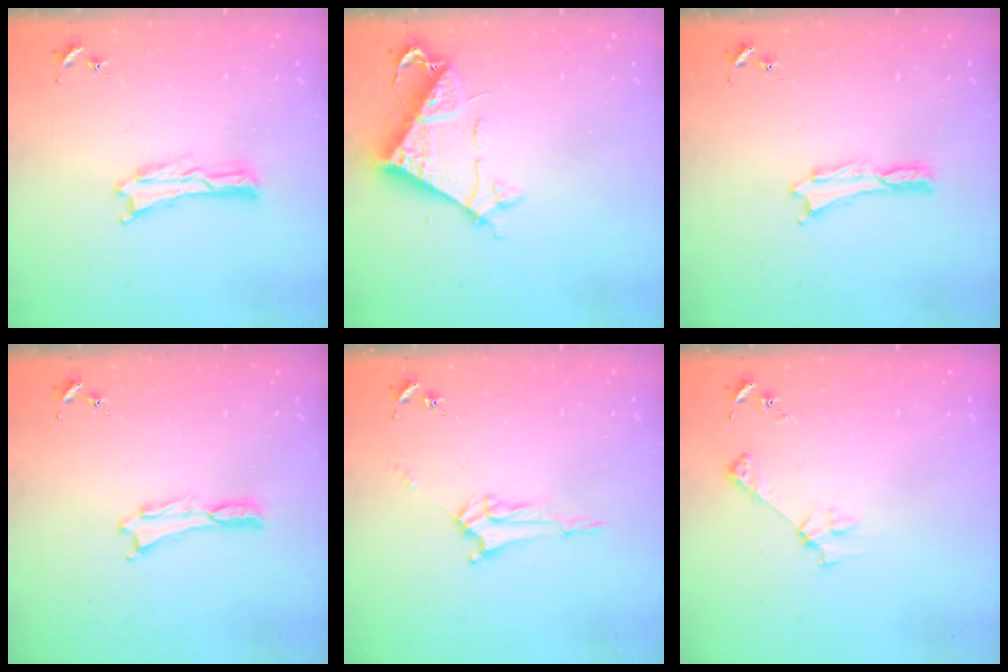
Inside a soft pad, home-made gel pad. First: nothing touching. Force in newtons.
{"total": 7.3, "press": 7.3, "slide": 0.3}
{"total": 0.0}
{"total": 0.0}
{"total": 3.0, "press": 3.0, "slide": 0.3}
{"total": 3.6, "press": 3.6, "slide": 0.3}